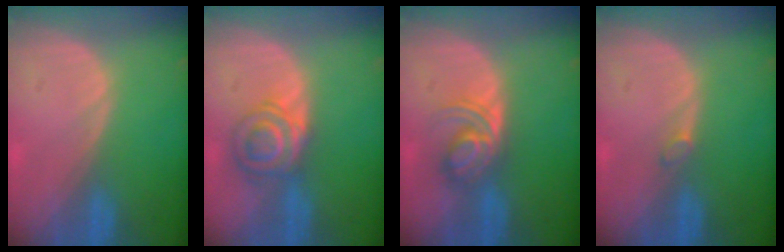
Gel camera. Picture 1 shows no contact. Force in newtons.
{"total": 6.5, "press": 5.8, "slide": 3.0}
{"total": 5.7, "press": 5.2, "slide": 2.4}
{"total": 0.9, "press": 0.9, "slide": 0.3}